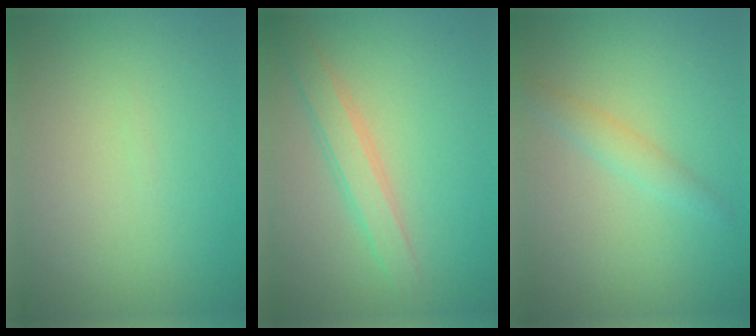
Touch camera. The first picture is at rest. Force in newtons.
{"total": 2.5, "press": 2.5, "slide": 0.1}
{"total": 1.7, "press": 1.7, "slide": 0.1}